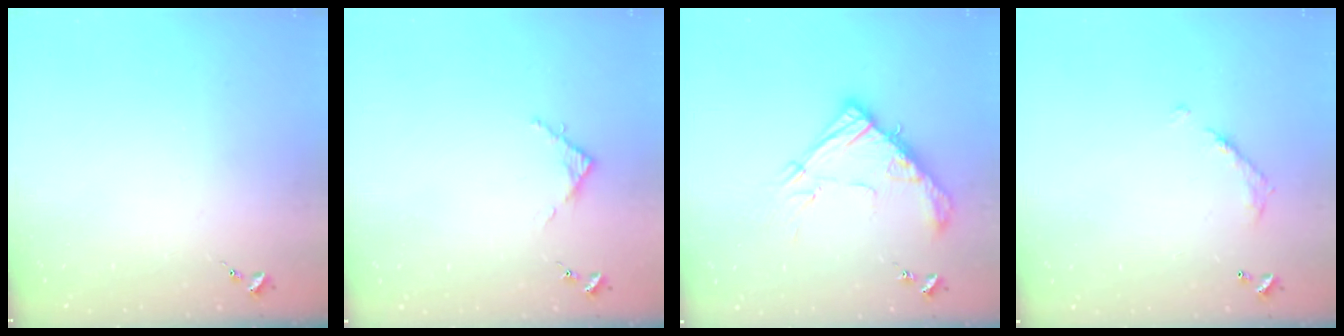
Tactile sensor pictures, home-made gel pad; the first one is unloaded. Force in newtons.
{"total": 3.3, "press": 3.2, "slide": 0.3}
{"total": 16.8, "press": 16.7, "slide": 1.7}
{"total": 7.9, "press": 7.9, "slide": 0.3}